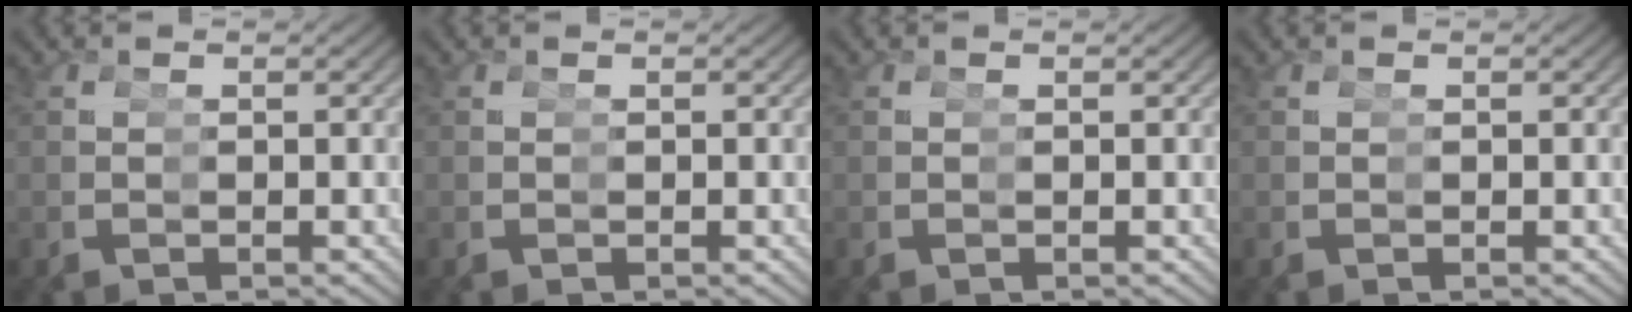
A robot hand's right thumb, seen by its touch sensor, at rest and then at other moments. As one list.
[{"total": 0.0}, {"total": 0.0}, {"total": 0.0}]